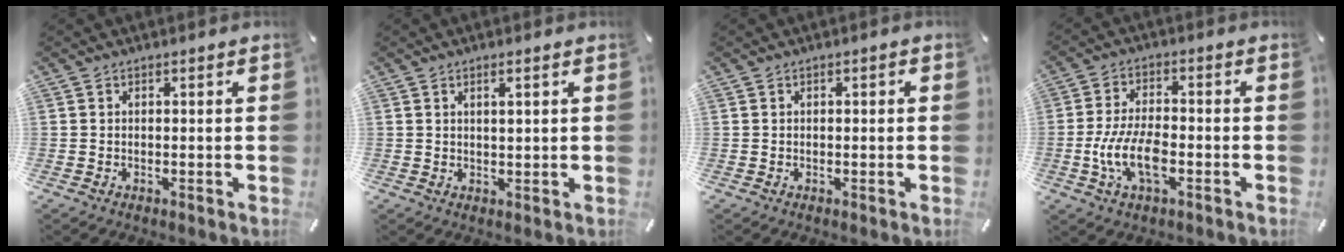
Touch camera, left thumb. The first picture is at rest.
{"total": 1.8, "force": [0.9, 0.2, 1.6], "torque": [-0.033, 0.000, 0.015]}
{"total": 0.6, "force": [-0.1, 0.3, 0.5], "torque": [-0.010, 0.001, -0.003]}
{"total": 9.6, "force": [-3.1, 4.4, 8.0], "torque": [-0.167, 0.003, -0.053]}